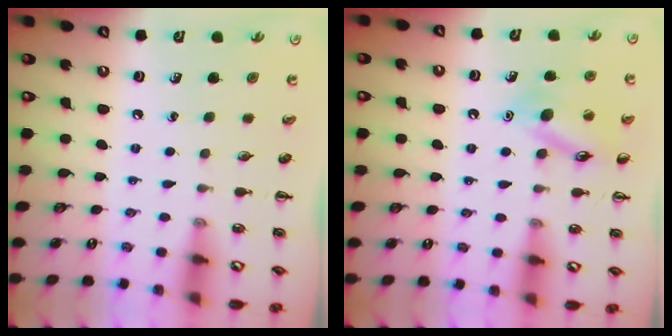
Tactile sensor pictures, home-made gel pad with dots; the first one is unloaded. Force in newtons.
{"total": 12.5, "press": 12.4, "slide": 1.9}